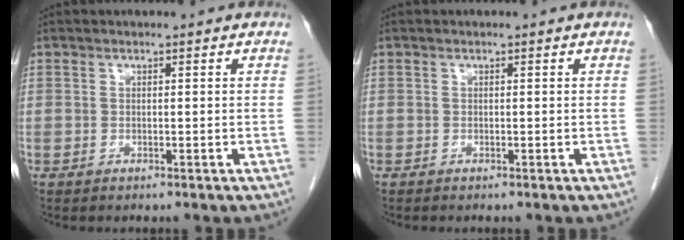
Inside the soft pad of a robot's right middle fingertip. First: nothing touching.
{"total": 0.0}